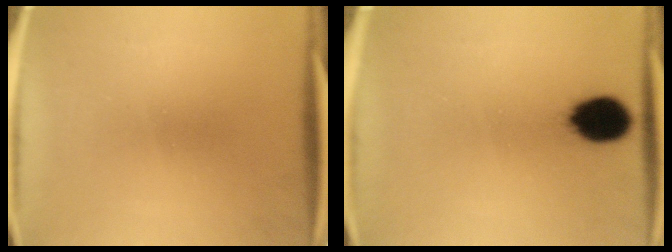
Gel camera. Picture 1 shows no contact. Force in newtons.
{"total": 10.3}